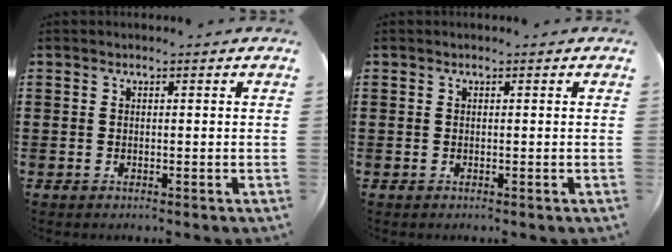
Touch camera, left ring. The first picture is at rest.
{"total": 0.0}